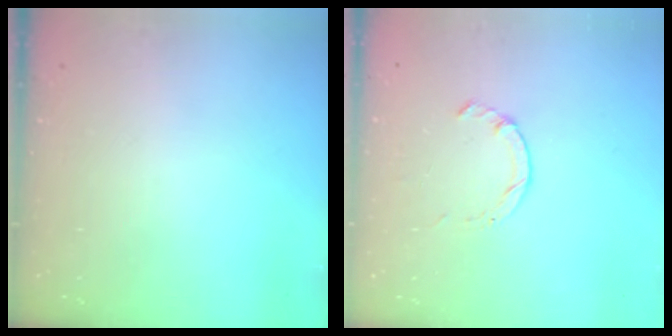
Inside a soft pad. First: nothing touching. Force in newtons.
{"total": 1.0, "press": 1.0, "slide": 0.3}